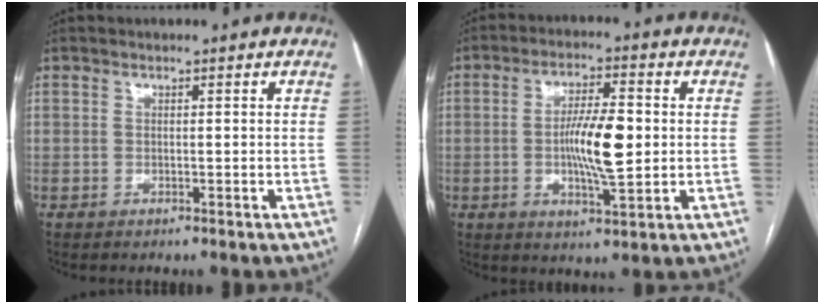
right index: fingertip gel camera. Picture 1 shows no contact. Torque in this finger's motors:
{"motor_torque": [0.38, -0.07, 0.27, 0.08]}